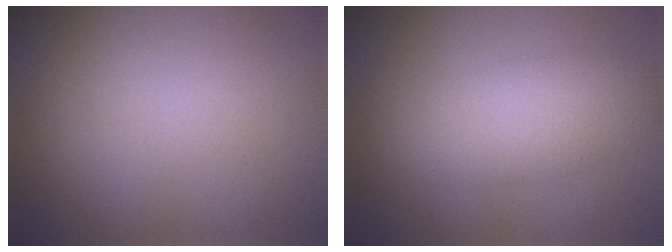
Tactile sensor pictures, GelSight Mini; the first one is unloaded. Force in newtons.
{"total": 4.2, "press": 4.2, "slide": 0.1}